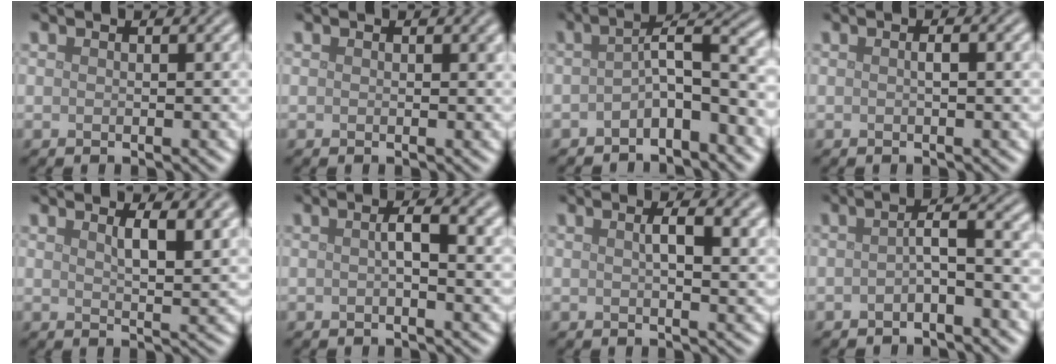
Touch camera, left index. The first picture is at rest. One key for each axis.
{"total": 0.5, "fx": 0.2, "fy": 0.4, "fz": 0.3, "tx": -0.001, "ty": -0.002, "tz": 0.001}
{"total": 4.5, "fx": -1.8, "fy": 1.4, "fz": 3.9, "tx": -0.062, "ty": 0.015, "tz": -0.039}
{"total": 1.5, "fx": 0.1, "fy": 0.3, "fz": 1.5, "tx": -0.025, "ty": 0.003, "tz": 0.001}
{"total": 4.9, "fx": 2.4, "fy": 1.6, "fz": 4.0, "tx": -0.053, "ty": 0.001, "tz": 0.035}
{"total": 3.5, "fx": 0.5, "fy": 0.8, "fz": 3.4, "tx": -0.053, "ty": 0.004, "tz": 0.005}
{"total": 4.3, "fx": 1.3, "fy": 1.4, "fz": 3.9, "tx": -0.053, "ty": 0.005, "tz": 0.018}
{"total": 2.7, "fx": -0.7, "fy": 0.6, "fz": 2.5, "tx": -0.044, "ty": 0.010, "tz": -0.019}